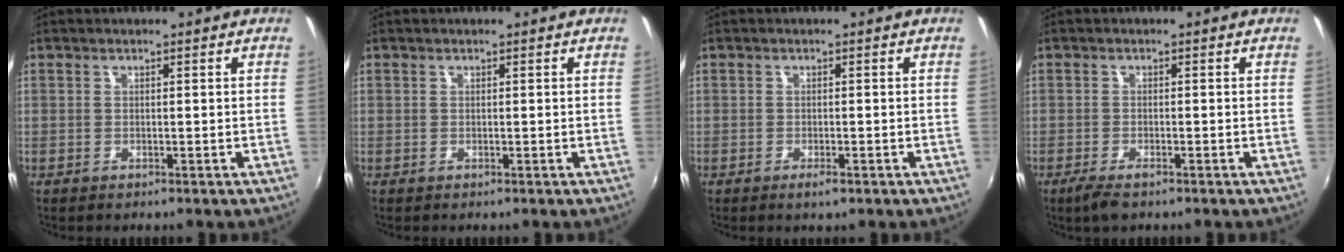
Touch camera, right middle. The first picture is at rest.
{"total": 0.0}
{"total": 1.7, "force": [-1.0, 0.4, 1.3], "torque": [-0.025, -0.003, -0.017]}
{"total": 3.7, "force": [-2.6, 0.9, 2.4], "torque": [-0.060, -0.012, -0.050]}